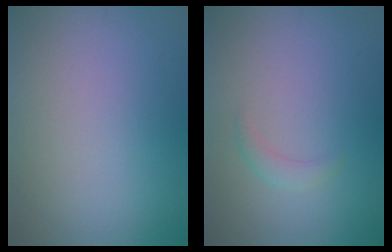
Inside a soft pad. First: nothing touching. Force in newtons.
{"total": 1.2, "press": 1.2, "slide": 0.1}